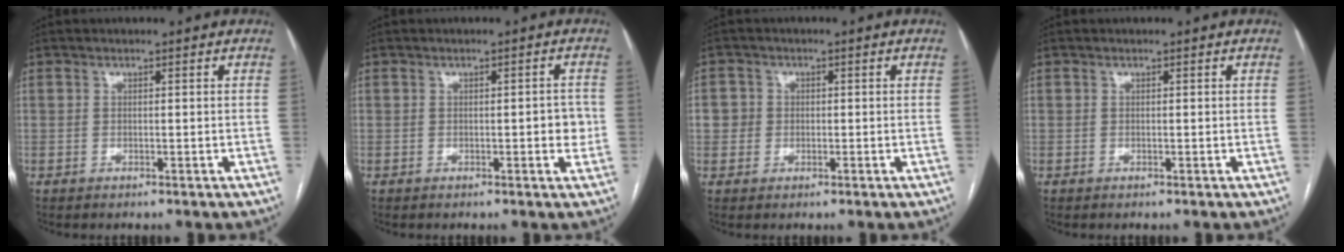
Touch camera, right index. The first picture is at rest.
{"total": 2.6, "force": [-0.3, 0.9, 2.4], "torque": [-0.024, 0.003, -0.004]}
{"total": 2.8, "force": [0.0, 2.7, 0.4], "torque": [0.005, 0.013, -0.001]}
{"total": 0.0}